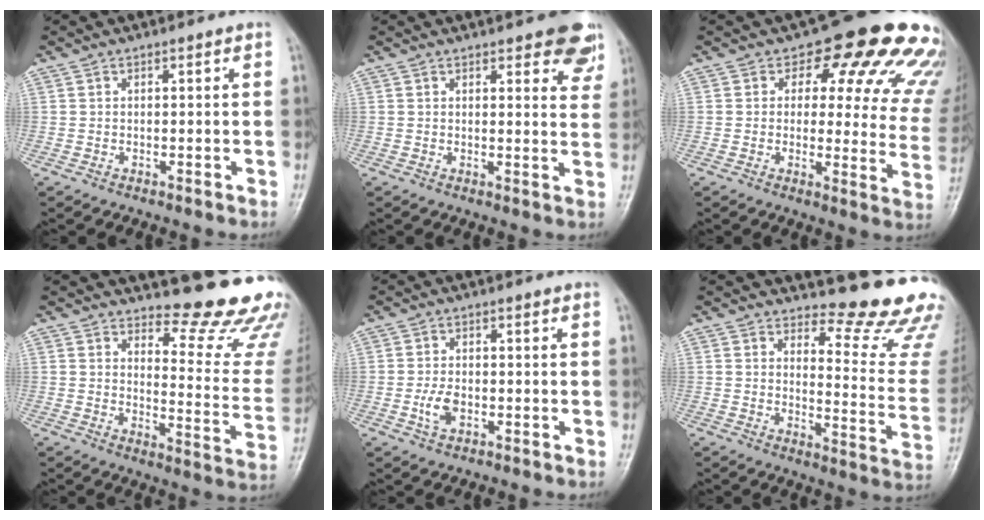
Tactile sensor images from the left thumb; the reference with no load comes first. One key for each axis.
{"total": 9.1, "fx": 6.3, "fy": 3.2, "fz": 5.7, "tx": -0.032, "ty": -0.028, "tz": 0.064}
{"total": 19.6, "fx": 13.1, "fy": 9.3, "fz": 11.1, "tx": -0.077, "ty": -0.058, "tz": 0.130}
{"total": 17.4, "fx": 15.6, "fy": 3.7, "fz": 6.7, "tx": -0.041, "ty": -0.173, "tz": 0.179}
{"total": 3.7, "fx": -1.0, "fy": 2.2, "fz": 2.8, "tx": -0.054, "ty": 0.003, "tz": -0.020}
{"total": 16.0, "fx": 15.0, "fy": 2.7, "fz": 4.6, "tx": -0.021, "ty": -0.180, "tz": 0.165}